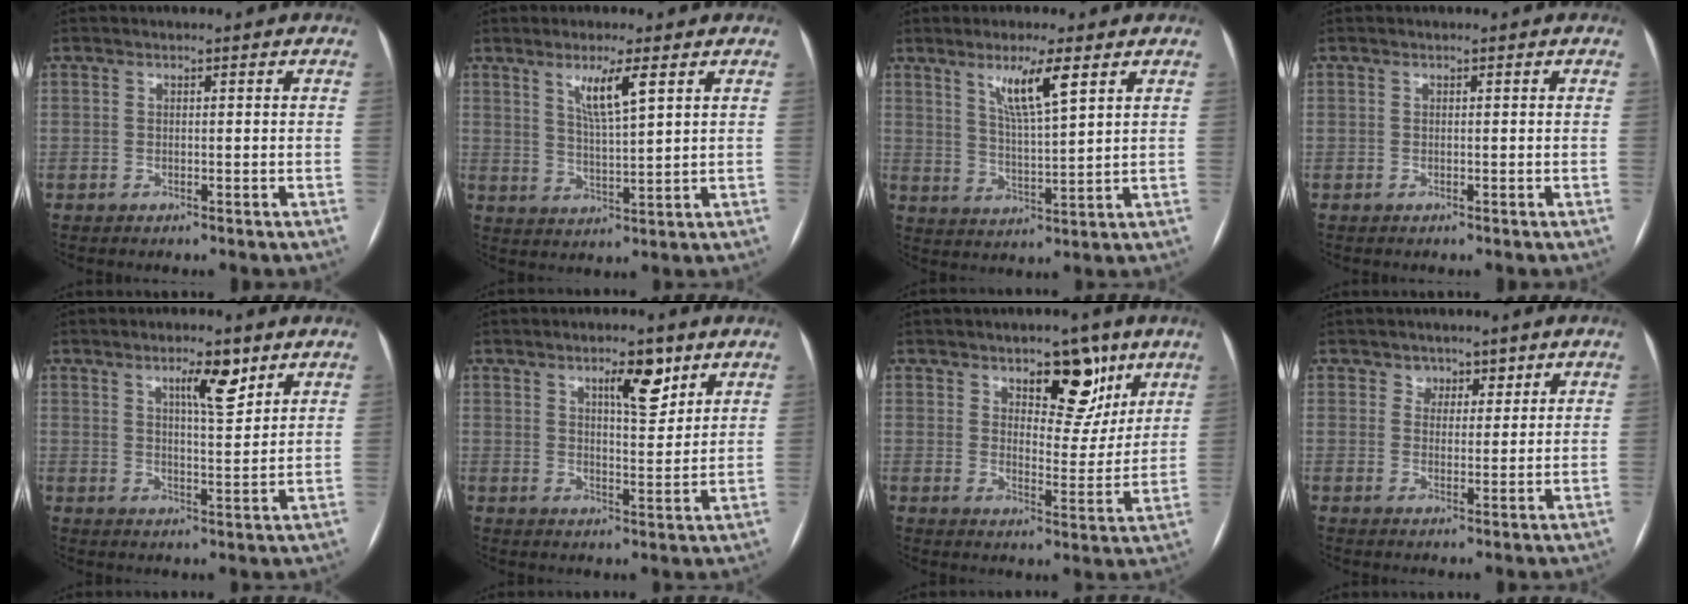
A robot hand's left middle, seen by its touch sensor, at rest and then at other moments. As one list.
[{"total": 5.8, "force": [3.0, 0.1, 5.0], "torque": [-0.094, -0.008, 0.056]}, {"total": 7.5, "force": [4.1, 0.3, 6.3], "torque": [-0.119, -0.009, 0.077]}, {"total": 0.0}, {"total": 6.0, "force": [3.7, 1.1, 4.6], "torque": [-0.077, -0.003, 0.059]}, {"total": 6.3, "force": [3.9, 1.7, 4.6], "torque": [-0.075, -0.002, 0.062]}, {"total": 9.1, "force": [5.7, 4.1, 5.7], "torque": [-0.067, -0.003, 0.086]}, {"total": 2.9, "force": [2.0, 2.0, 0.3], "torque": [0.003, 0.000, 0.029]}]